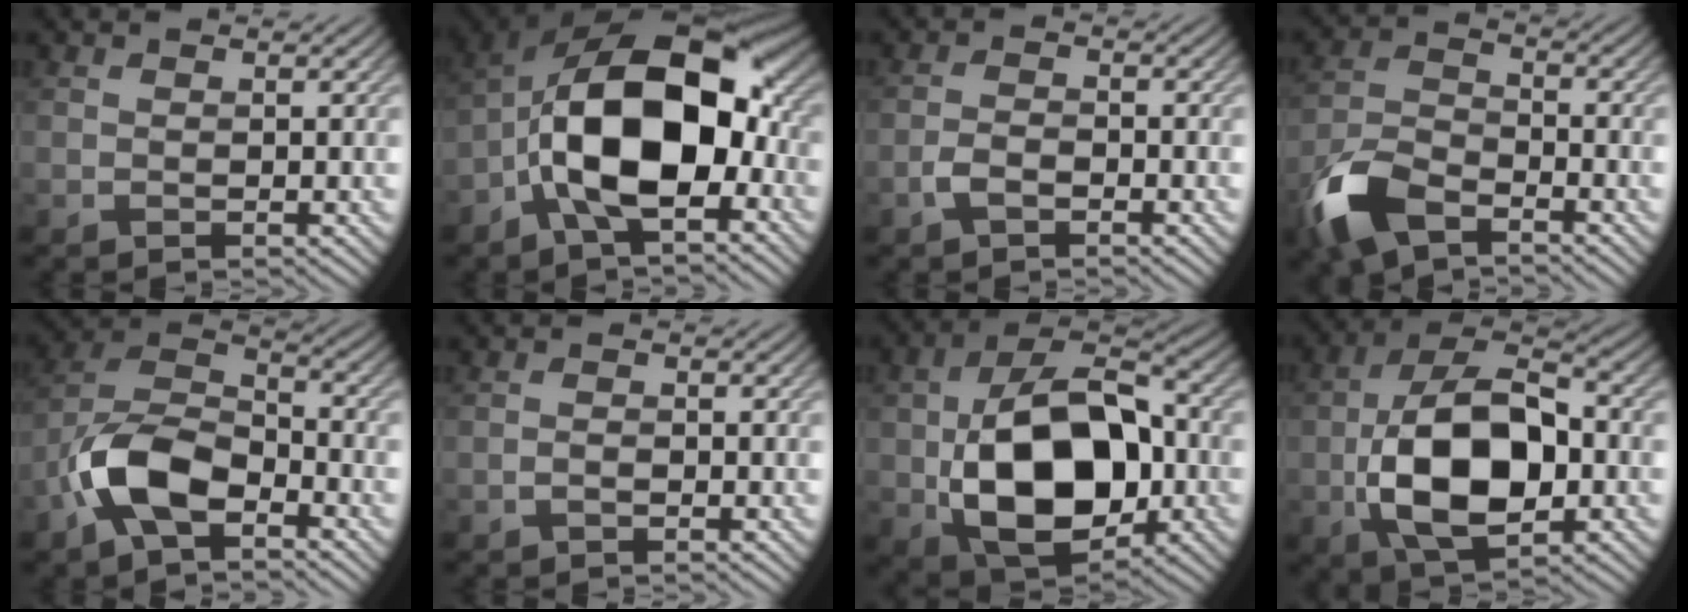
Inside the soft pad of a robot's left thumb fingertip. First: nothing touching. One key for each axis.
{"total": 17.2, "fx": -3.3, "fy": 9.4, "fz": 14.0, "tx": -0.239, "ty": 0.004, "tz": -0.068}
{"total": 2.4, "fx": -1.6, "fy": 1.1, "fz": 1.4, "tx": -0.030, "ty": 0.003, "tz": -0.036}
{"total": 9.5, "fx": -6.0, "fy": 4.4, "fz": 5.9, "tx": -0.138, "ty": -0.014, "tz": -0.134}
{"total": 10.2, "fx": -5.3, "fy": 5.0, "fz": 7.1, "tx": -0.149, "ty": 0.010, "tz": -0.121}
{"total": 1.0, "fx": -0.7, "fy": 0.4, "fz": 0.6, "tx": -0.011, "ty": 0.003, "tz": -0.016}
{"total": 16.0, "fx": -2.5, "fy": 10.3, "fz": 12.0, "tx": -0.224, "ty": -0.014, "tz": -0.045}
{"total": 14.0, "fx": -2.8, "fy": 7.8, "fz": 11.2, "tx": -0.224, "ty": -0.010, "tz": -0.057}